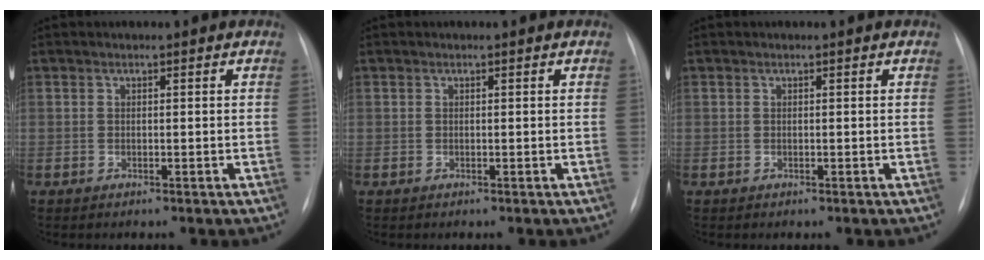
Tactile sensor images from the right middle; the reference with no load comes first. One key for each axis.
{"total": 0.0}
{"total": 0.0}